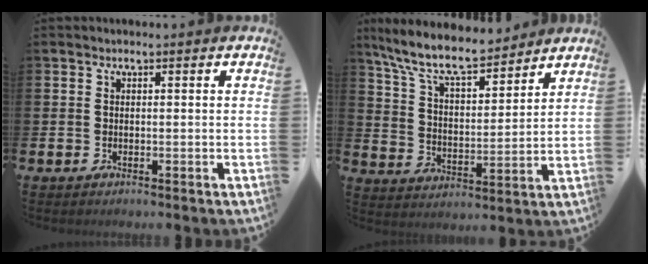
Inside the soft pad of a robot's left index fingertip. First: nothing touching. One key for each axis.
{"total": 10.0, "fx": 8.9, "fy": 2.4, "fz": 3.9, "tx": -0.117, "ty": -0.049, "tz": 0.160}